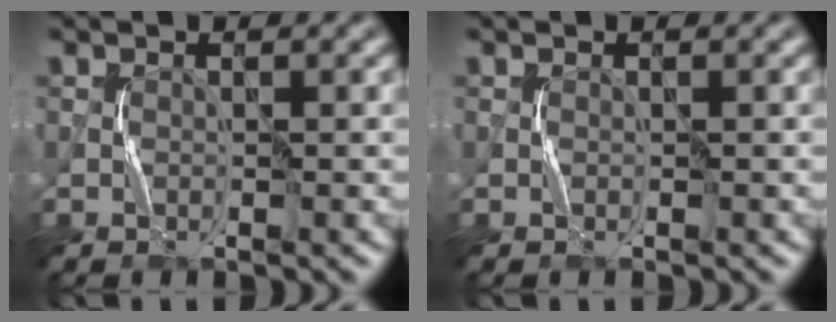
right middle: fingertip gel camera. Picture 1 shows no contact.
{"total": 0.0}